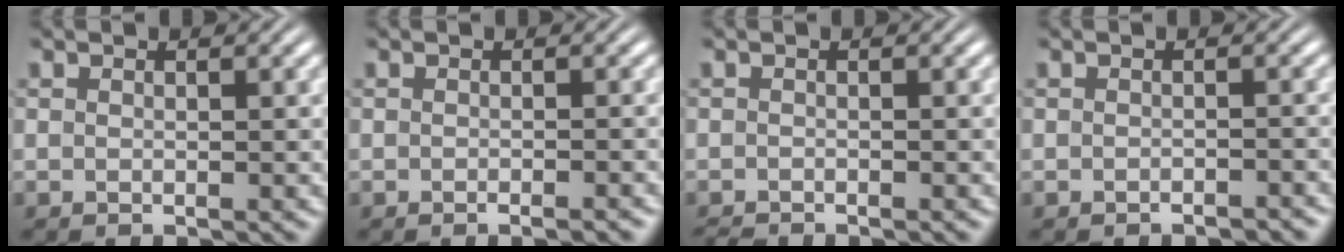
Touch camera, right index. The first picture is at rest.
{"total": 1.1, "force": [-1.0, 0.0, 0.4], "torque": [-0.007, 0.003, -0.019]}
{"total": 1.2, "force": [-1.2, -0.2, 0.0], "torque": [-0.004, -0.013, -0.016]}
{"total": 1.6, "force": [-1.6, 0.0, 0.2], "torque": [-0.007, -0.004, -0.022]}